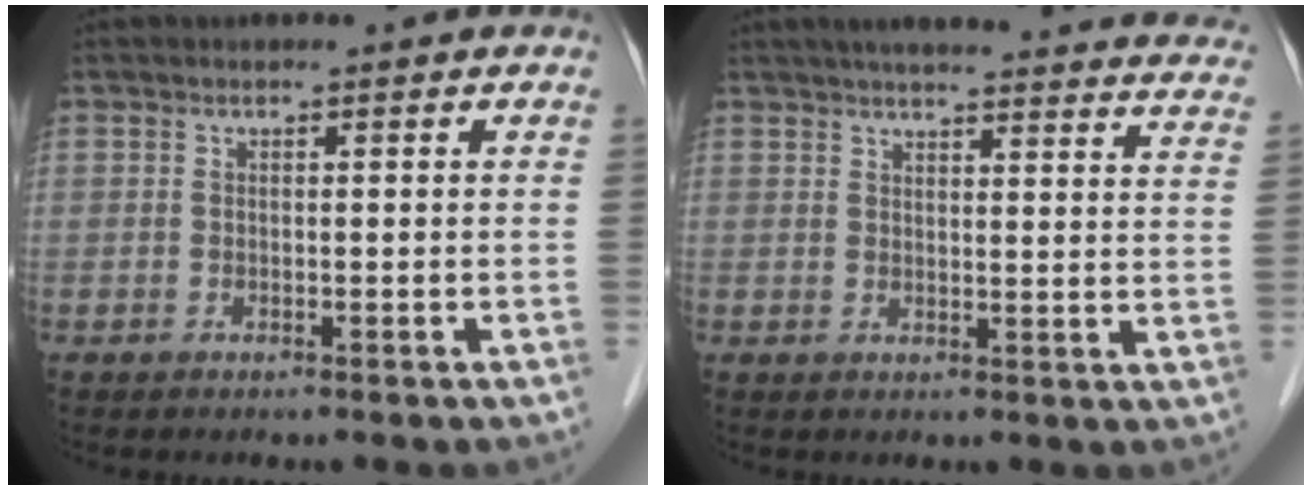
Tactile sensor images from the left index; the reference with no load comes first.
{"total": 28.6, "force": [26.3, 3.6, 10.7], "torque": [-0.149, -0.042, 0.298]}